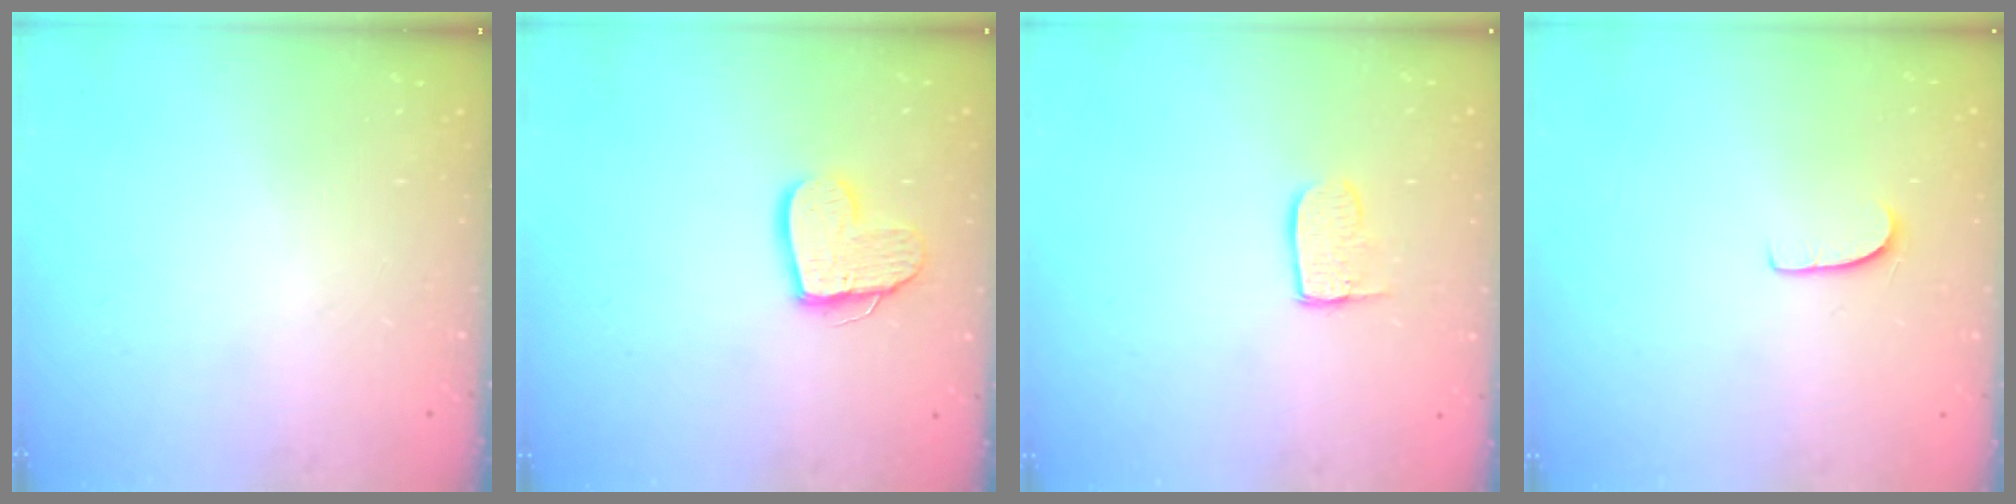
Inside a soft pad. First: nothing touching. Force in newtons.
{"total": 11.8, "press": 11.7, "slide": 1.2}
{"total": 6.7, "press": 6.7, "slide": 0.2}
{"total": 5.7, "press": 5.7, "slide": 0.3}